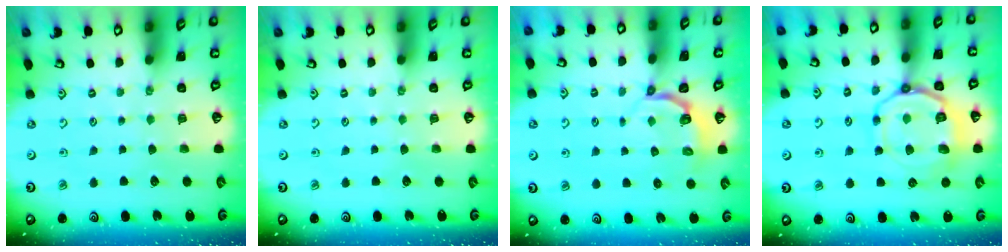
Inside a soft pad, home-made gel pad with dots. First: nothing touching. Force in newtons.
{"total": 0.0}
{"total": 3.5, "press": 2.6, "slide": 2.3}
{"total": 14.0, "press": 13.9, "slide": 1.6}